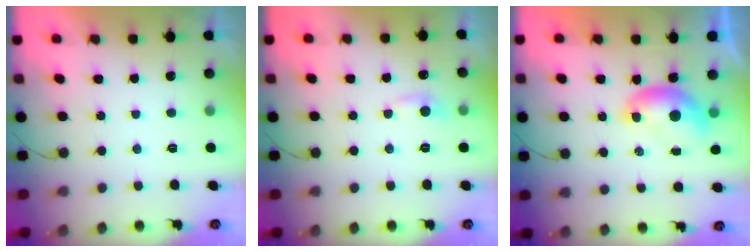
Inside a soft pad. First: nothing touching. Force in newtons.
{"total": 4.9, "press": 4.9, "slide": 0.7}
{"total": 6.8, "press": 6.7, "slide": 0.4}